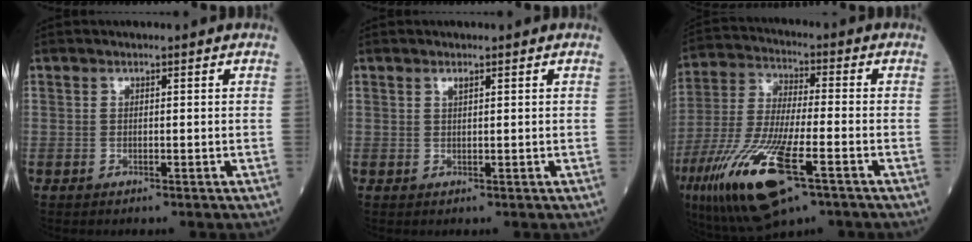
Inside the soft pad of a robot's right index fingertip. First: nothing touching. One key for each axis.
{"total": 0.6, "fx": 0.4, "fy": 0.0, "fz": 0.5, "tx": -0.010, "ty": -0.002, "tz": 0.008}
{"total": 17.8, "fx": -8.5, "fy": 4.0, "fz": 15.1, "tx": -0.334, "ty": -0.039, "tz": -0.150}